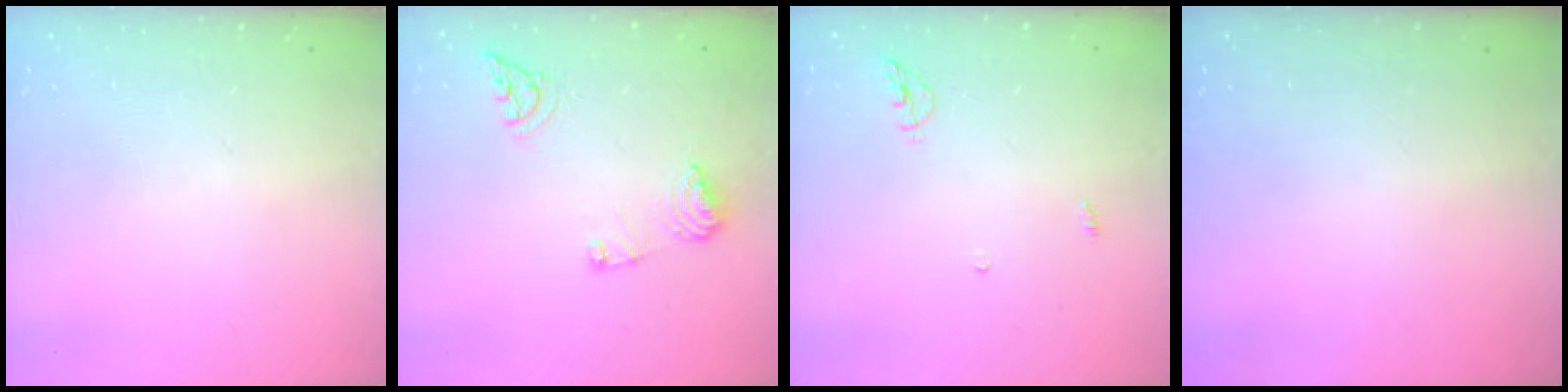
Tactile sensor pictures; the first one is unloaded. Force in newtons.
{"total": 9.7, "press": 9.6, "slide": 1.1}
{"total": 4.6, "press": 4.5, "slide": 1.0}
{"total": 0.0}